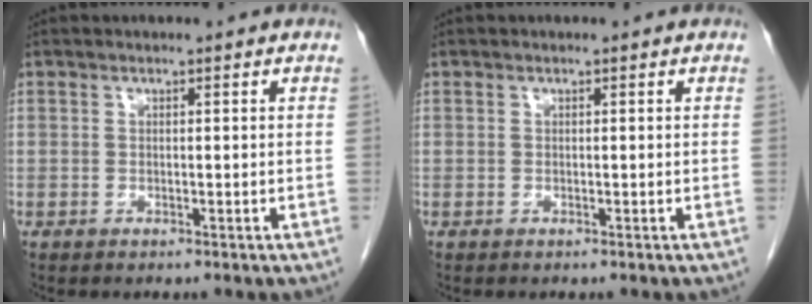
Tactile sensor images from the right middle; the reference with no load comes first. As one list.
[{"total": 0.0}]